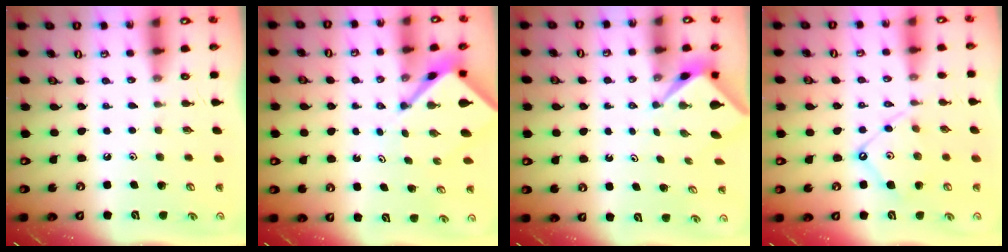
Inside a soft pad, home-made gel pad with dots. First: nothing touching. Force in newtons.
{"total": 5.1, "press": 5.1, "slide": 0.4}
{"total": 2.2, "press": 2.1, "slide": 0.2}
{"total": 9.7, "press": 9.7, "slide": 1.0}